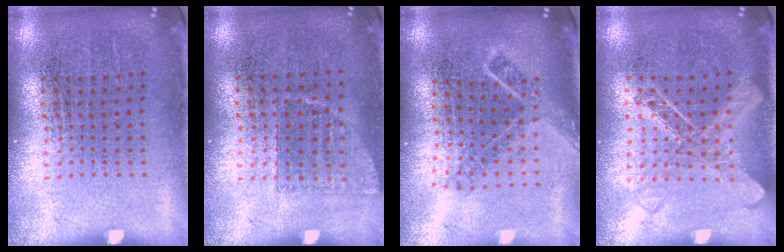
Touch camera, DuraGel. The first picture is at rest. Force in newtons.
{"total": 0.7, "press": 0.7, "slide": 0.2}
{"total": 1.5, "press": 1.2, "slide": 1.0}
{"total": 1.6, "press": 1.5, "slide": 0.6}